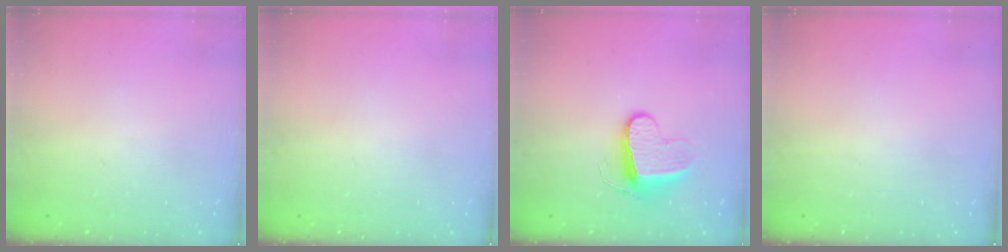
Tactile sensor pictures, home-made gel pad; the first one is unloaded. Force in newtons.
{"total": 0.0}
{"total": 9.0, "press": 9.0, "slide": 0.1}
{"total": 0.0}